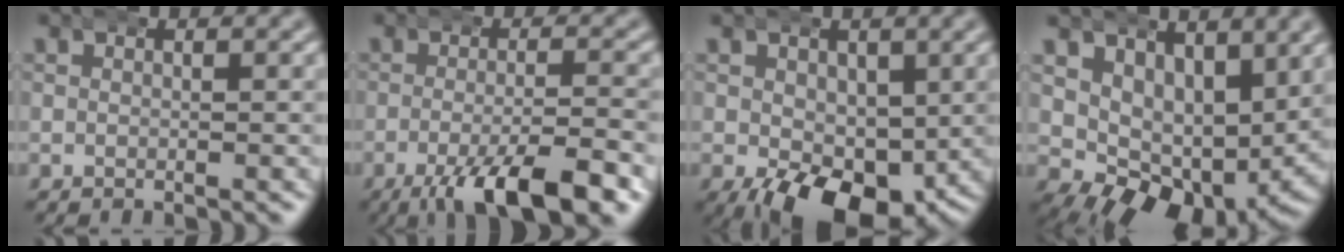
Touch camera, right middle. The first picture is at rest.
{"total": 8.3, "force": [-5.1, 2.1, 6.2], "torque": [-0.105, -0.025, -0.069]}
{"total": 8.2, "force": [-2.9, 4.9, 5.9], "torque": [-0.103, -0.053, -0.020]}
{"total": 7.8, "force": [-0.7, 5.4, 5.7], "torque": [-0.112, -0.052, 0.008]}